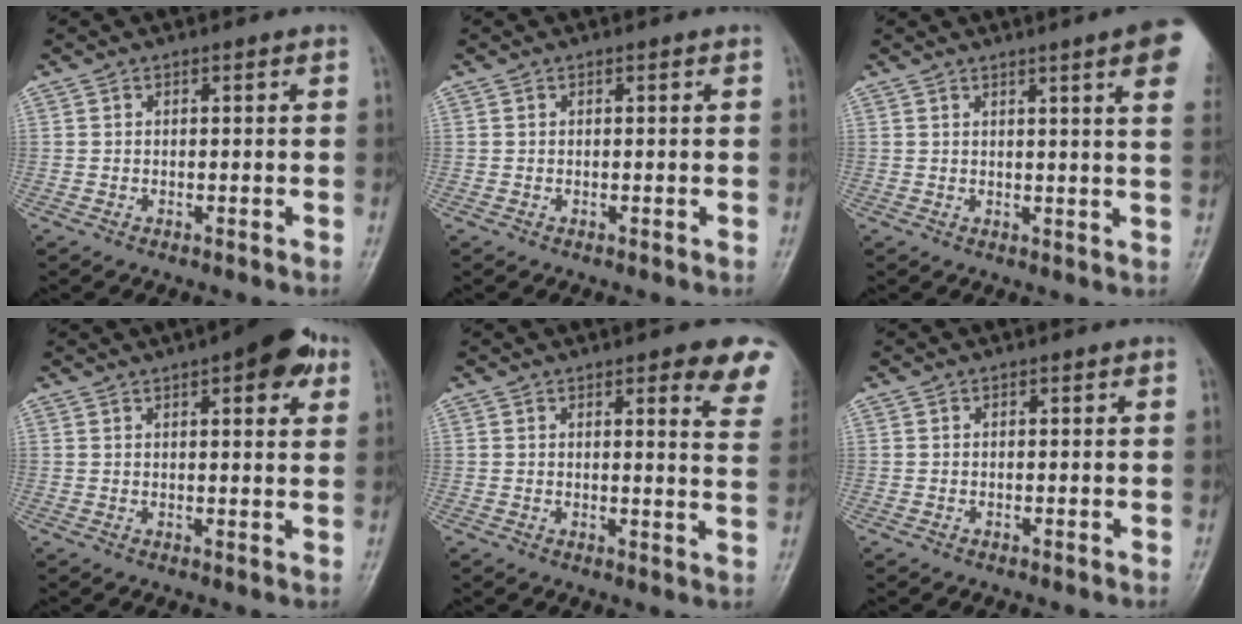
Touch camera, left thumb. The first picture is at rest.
{"total": 0.0}
{"total": 10.6, "force": [5.6, 0.8, 8.9], "torque": [-0.100, -0.011, 0.056]}
{"total": 10.1, "force": [5.0, 3.5, 8.0], "torque": [-0.082, -0.006, 0.058]}
{"total": 9.2, "force": [6.0, 2.5, 6.4], "torque": [-0.044, -0.027, 0.055]}
{"total": 0.0}